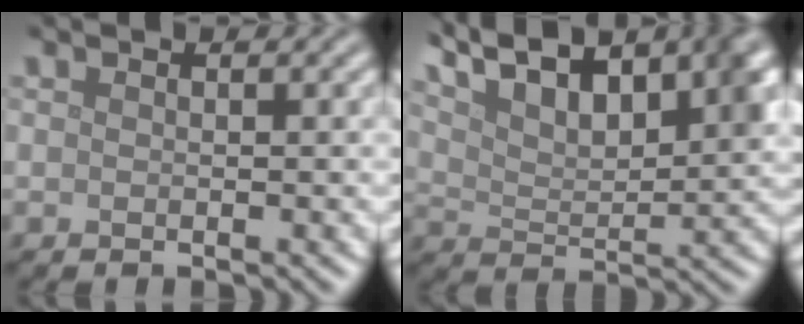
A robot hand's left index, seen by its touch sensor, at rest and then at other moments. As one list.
[{"total": 10.5, "force": [6.4, 3.8, 7.3], "torque": [-0.108, 0.025, 0.099]}]